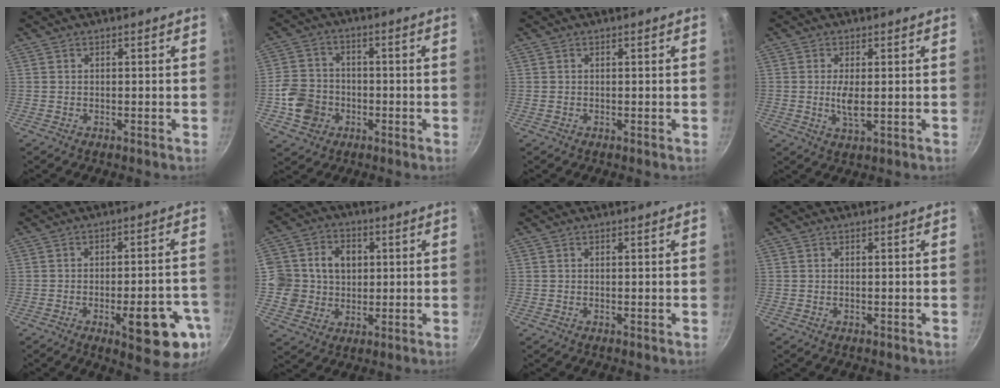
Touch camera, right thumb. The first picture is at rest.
{"total": 8.9, "force": [-2.6, 7.6, 3.9], "torque": [-0.052, 0.018, -0.049]}
{"total": 0.6, "force": [-0.1, 0.4, 0.4], "torque": [-0.010, 0.001, 0.002]}
{"total": 3.8, "force": [-0.1, 1.5, 3.6], "torque": [-0.076, -0.010, 0.001]}
{"total": 14.2, "force": [-5.8, 4.0, 12.4], "torque": [-0.138, 0.024, -0.067]}
{"total": 13.2, "force": [1.8, 11.5, 6.3], "torque": [-0.084, 0.019, 0.041]}
{"total": 0.0}
{"total": 0.0}